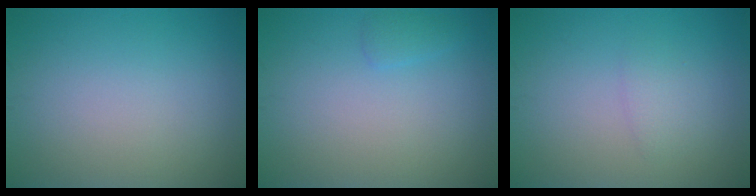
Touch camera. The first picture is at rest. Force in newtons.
{"total": 0.9, "press": 0.9, "slide": 0.1}
{"total": 1.2, "press": 1.2, "slide": 0.2}